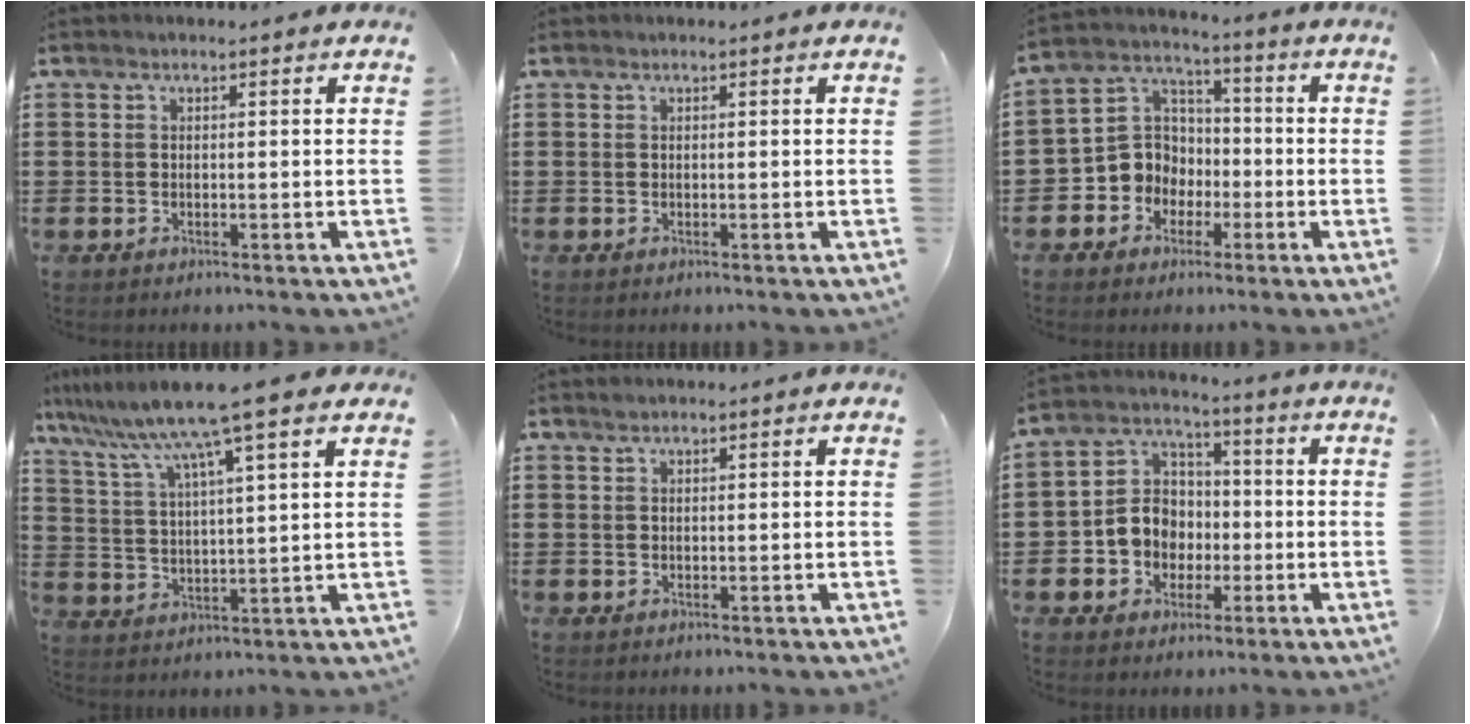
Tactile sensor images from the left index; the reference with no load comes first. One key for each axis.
{"total": 0.0}
{"total": 7.5, "fx": -2.1, "fy": 7.1, "fz": 1.4, "tx": -0.075, "ty": 0.003, "tz": -0.047}
{"total": 10.2, "fx": 7.9, "fy": -0.4, "fz": 6.4, "tx": -0.151, "ty": -0.036, "tz": 0.129}
{"total": 0.6, "fx": 0.5, "fy": 0.4, "fz": 0.0, "tx": -0.004, "ty": 0.003, "tz": 0.009}
{"total": 7.3, "fx": -1.6, "fy": 6.8, "fz": 1.9, "tx": -0.064, "ty": 0.008, "tz": -0.034}